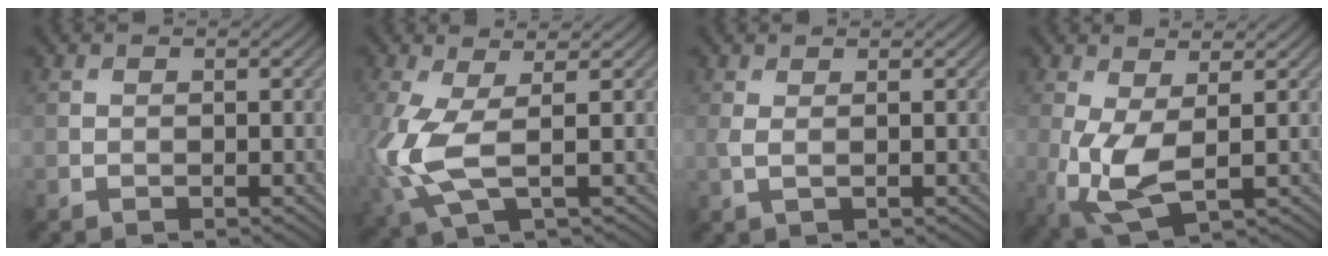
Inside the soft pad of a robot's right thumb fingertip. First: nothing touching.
{"total": 7.5, "force": [-0.4, 2.8, 6.9], "torque": [-0.188, -0.001, -0.010]}
{"total": 1.4, "force": [0.5, 0.3, 1.2], "torque": [-0.033, 0.002, 0.010]}
{"total": 6.3, "force": [-0.3, 2.7, 5.6], "torque": [-0.146, -0.006, -0.004]}